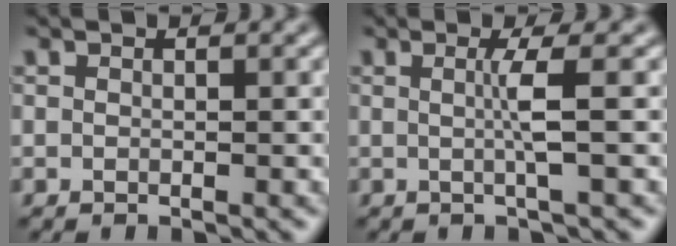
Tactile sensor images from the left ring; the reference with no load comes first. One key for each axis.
{"total": 2.2, "fx": 0.0, "fy": 0.2, "fz": 2.2, "tx": -0.049, "ty": 0.000, "tz": -0.003}